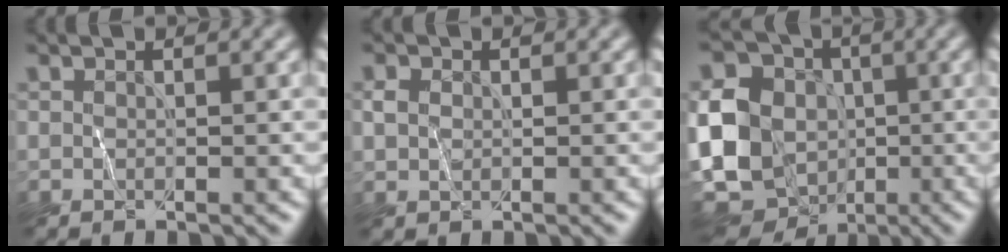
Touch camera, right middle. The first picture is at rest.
{"total": 1.4, "force": [0.3, 1.2, 0.8], "torque": [-0.019, 0.003, 0.006]}
{"total": 13.9, "force": [-1.9, 11.4, 7.7], "torque": [-0.172, -0.011, -0.034]}